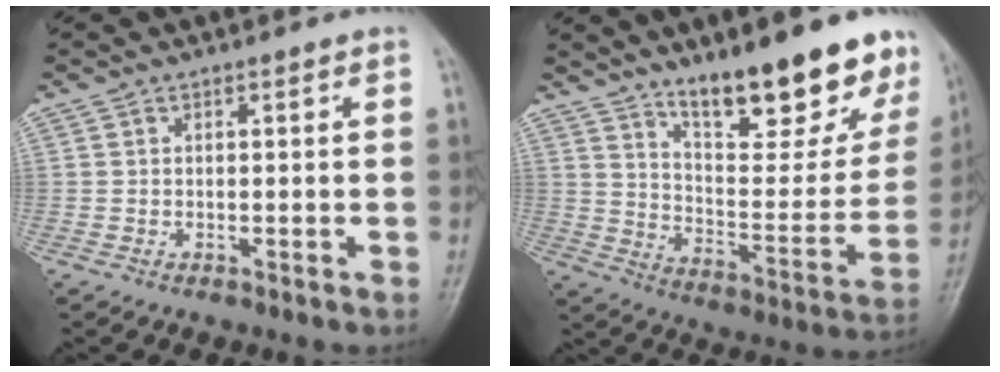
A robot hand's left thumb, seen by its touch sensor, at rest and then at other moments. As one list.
[{"total": 22.2, "force": [15.4, 6.8, 14.5], "torque": [-0.157, -0.092, 0.238]}]